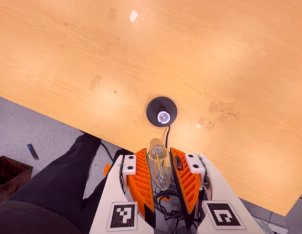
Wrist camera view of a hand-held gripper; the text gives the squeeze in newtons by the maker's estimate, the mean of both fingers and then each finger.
{"total": 14.4, "left": 16.3, "right": 12.5}